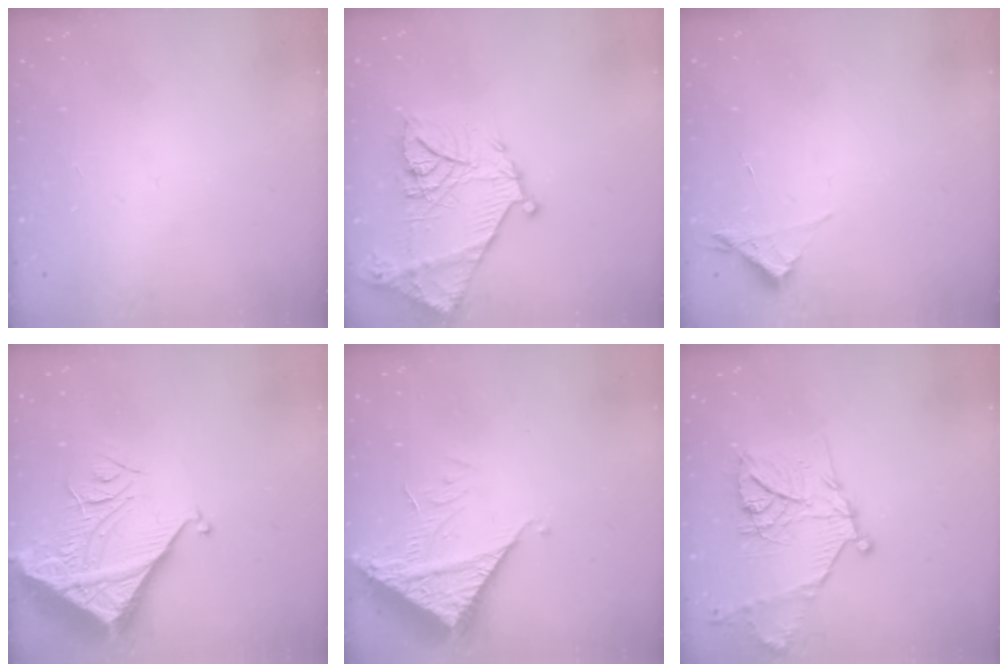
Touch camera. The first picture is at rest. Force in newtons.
{"total": 18.6, "press": 18.5, "slide": 1.9}
{"total": 3.0, "press": 3.0, "slide": 0.3}
{"total": 9.4, "press": 9.3, "slide": 1.0}
{"total": 9.1, "press": 9.1, "slide": 0.9}
{"total": 17.5, "press": 17.5, "slide": 1.2}